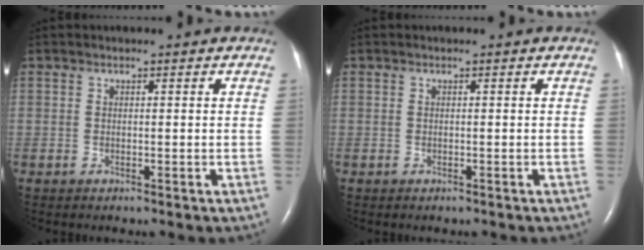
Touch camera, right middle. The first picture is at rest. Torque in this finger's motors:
{"motor_torque": [0.08, -0.08, 0.00, 0.01]}